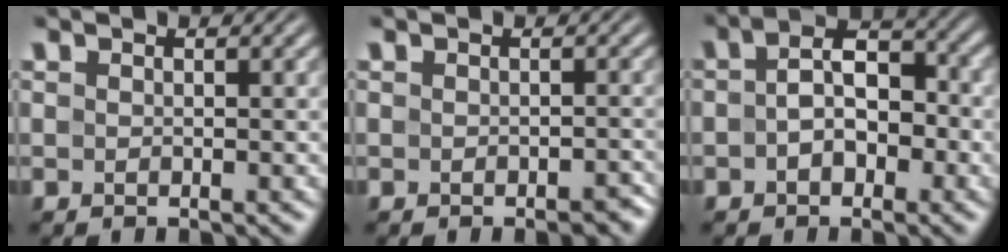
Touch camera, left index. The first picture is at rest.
{"total": 1.5, "force": [-0.9, 0.6, 1.0], "torque": [-0.013, -0.002, -0.008]}
{"total": 4.9, "force": [-0.4, 3.0, 3.8], "torque": [-0.052, 0.010, -0.015]}